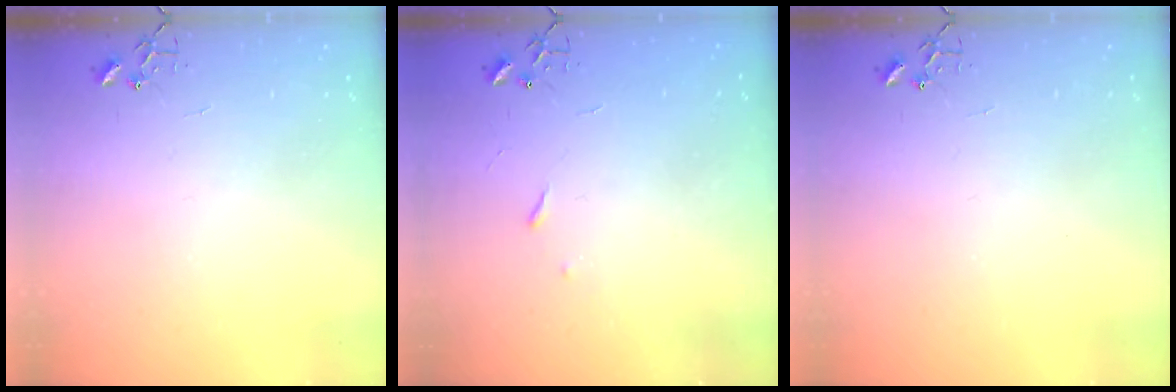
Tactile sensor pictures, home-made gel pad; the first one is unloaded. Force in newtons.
{"total": 2.9, "press": 2.8, "slide": 0.5}
{"total": 0.0}